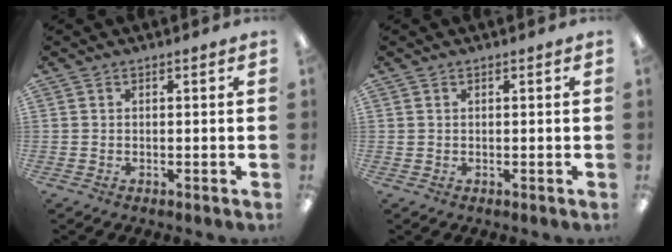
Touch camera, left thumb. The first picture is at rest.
{"total": 0.6, "force": [0.4, 0.5, 0.2], "torque": [-0.004, 0.003, 0.006]}